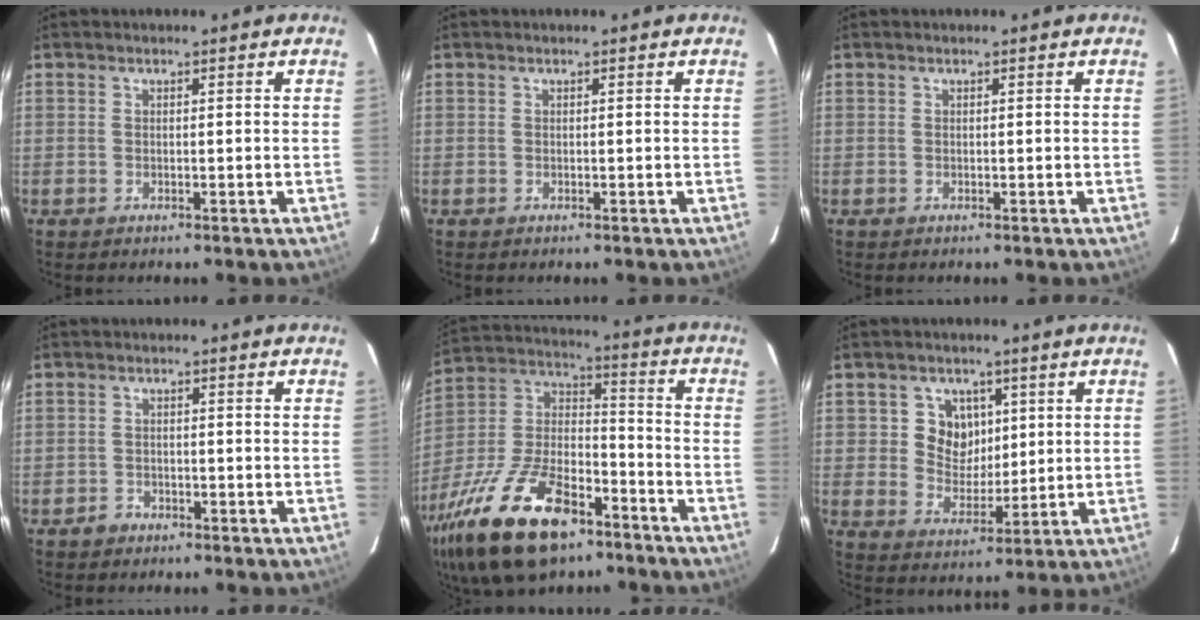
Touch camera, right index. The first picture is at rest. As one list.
[{"total": 0.0}, {"total": 0.0}, {"total": 2.1, "force": [-1.4, 1.6, 0.1], "torque": [-0.003, 0.005, -0.022]}, {"total": 25.7, "force": [-15.6, 11.8, 16.7], "torque": [-0.344, -0.014, -0.269]}, {"total": 7.6, "force": [2.3, 6.8, 2.5], "torque": [-0.049, 0.008, 0.048]}]